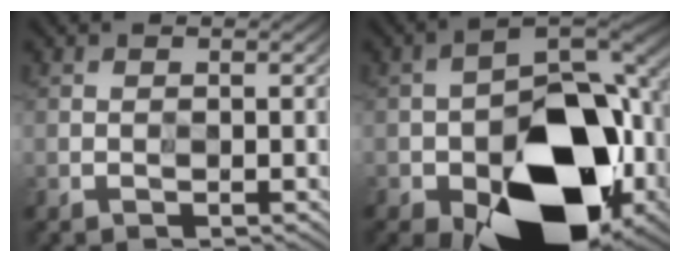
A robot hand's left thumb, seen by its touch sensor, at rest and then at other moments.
{"total": 17.9, "force": [-8.6, 10.0, 12.1], "torque": [-0.174, -0.018, -0.141]}